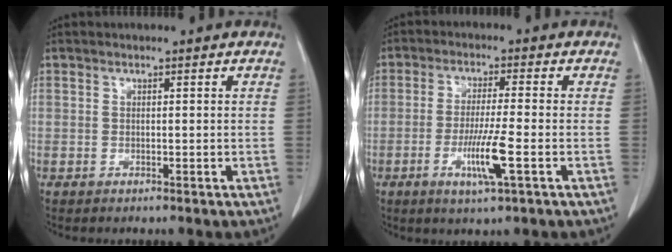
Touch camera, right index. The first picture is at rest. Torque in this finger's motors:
{"motor_torque": [1.72, -0.35, 0.85, 0.21]}